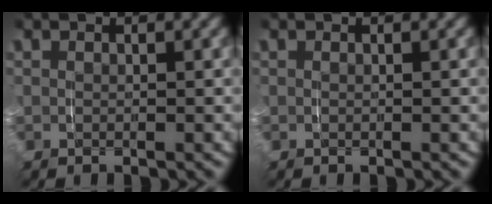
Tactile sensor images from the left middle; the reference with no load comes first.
{"total": 0.0}